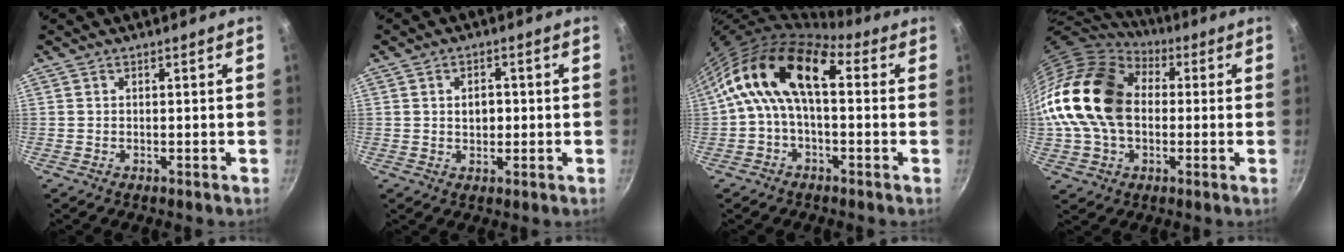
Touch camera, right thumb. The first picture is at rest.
{"total": 3.7, "force": [0.2, 2.6, 2.7], "torque": [-0.025, 0.003, 0.003]}
{"total": 14.6, "force": [2.2, 7.9, 12.1], "torque": [-0.208, 0.033, 0.018]}
{"total": 22.7, "force": [1.5, 16.2, 15.8], "torque": [-0.302, 0.043, 0.019]}